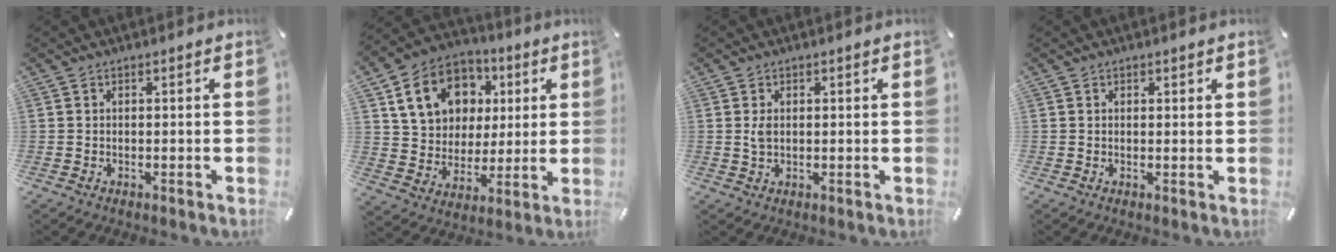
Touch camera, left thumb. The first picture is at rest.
{"total": 14.9, "force": [5.0, 12.7, 6.1], "torque": [-0.109, -0.002, 0.102]}
{"total": 2.1, "force": [0.5, 1.4, 1.5], "torque": [-0.026, 0.000, 0.006]}
{"total": 0.7, "force": [0.5, 0.5, 0.1], "torque": [0.006, -0.002, 0.007]}